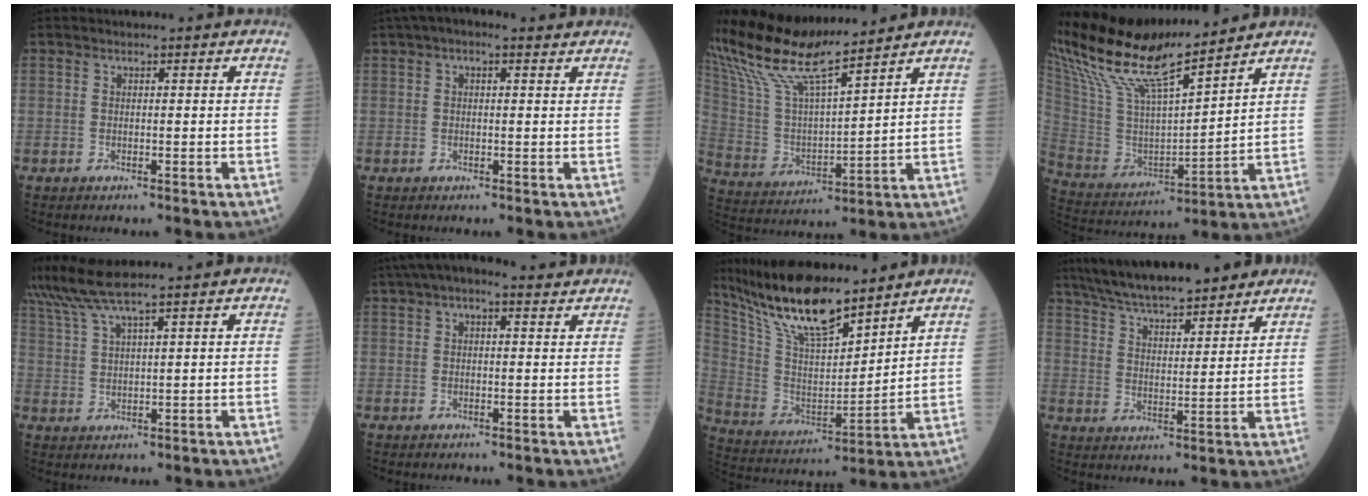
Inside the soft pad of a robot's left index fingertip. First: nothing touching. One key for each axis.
{"total": 4.4, "fx": 2.9, "fy": 1.5, "fz": 3.0, "tx": -0.056, "ty": 0.036, "tz": 0.043}
{"total": 14.9, "fx": 12.9, "fy": 0.6, "fz": 7.4, "tx": -0.166, "ty": 0.009, "tz": 0.257}
{"total": 17.5, "fx": 15.1, "fy": 0.9, "fz": 8.9, "tx": -0.186, "ty": 0.004, "tz": 0.296}
{"total": 5.5, "fx": 4.7, "fy": -1.3, "fz": 2.6, "tx": -0.067, "ty": 0.014, "tz": 0.100}
{"total": 7.2, "fx": 5.3, "fy": 2.3, "fz": 4.3, "tx": -0.081, "ty": 0.044, "tz": 0.081}
{"total": 16.6, "fx": 13.8, "fy": 3.1, "fz": 8.6, "tx": -0.169, "ty": 0.003, "tz": 0.266}
{"total": 16.3, "fx": 14.0, "fy": 2.9, "fz": 8.0, "tx": -0.137, "ty": 0.022, "tz": 0.224}